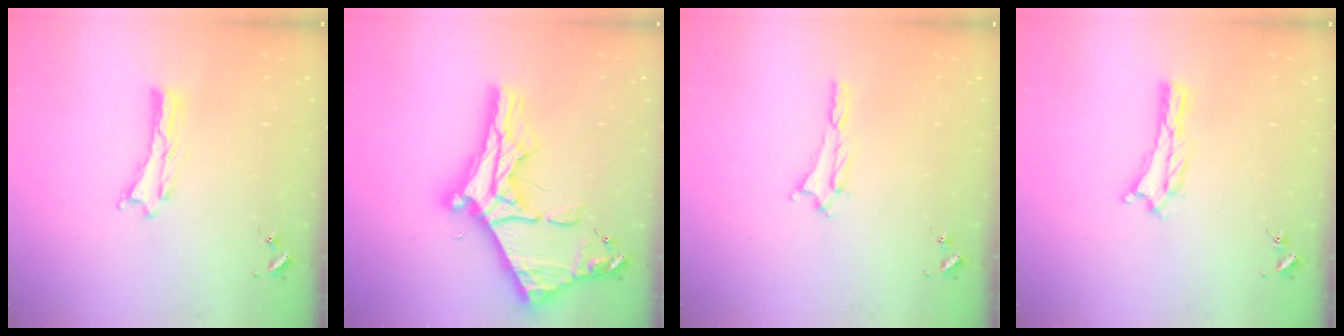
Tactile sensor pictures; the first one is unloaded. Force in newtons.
{"total": 13.1, "press": 13.0, "slide": 1.2}
{"total": 1.2, "press": 1.2, "slide": 0.2}
{"total": 0.0}